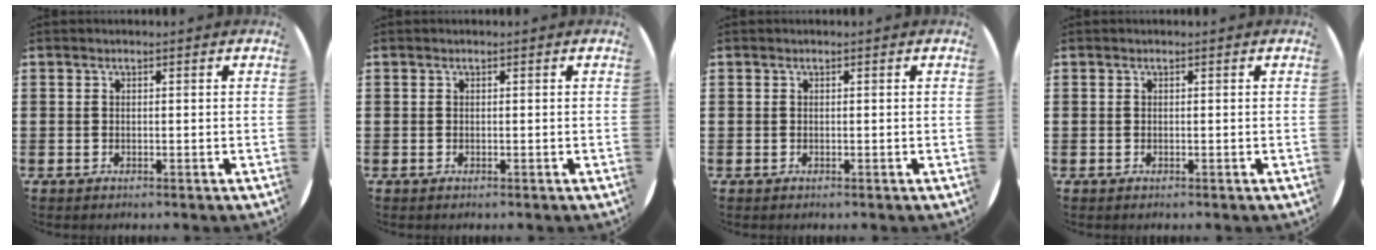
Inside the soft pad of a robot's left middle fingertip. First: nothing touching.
{"total": 0.0}
{"total": 0.0}
{"total": 0.0}